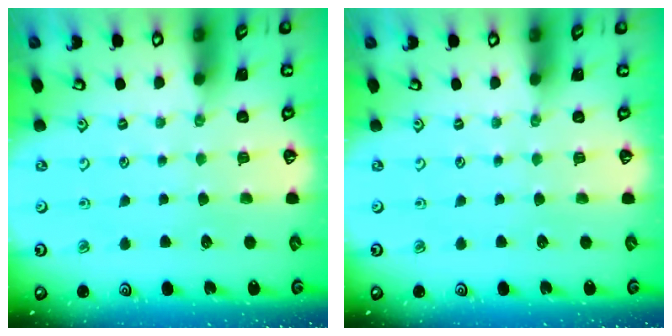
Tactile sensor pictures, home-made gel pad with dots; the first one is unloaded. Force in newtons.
{"total": 0.0}